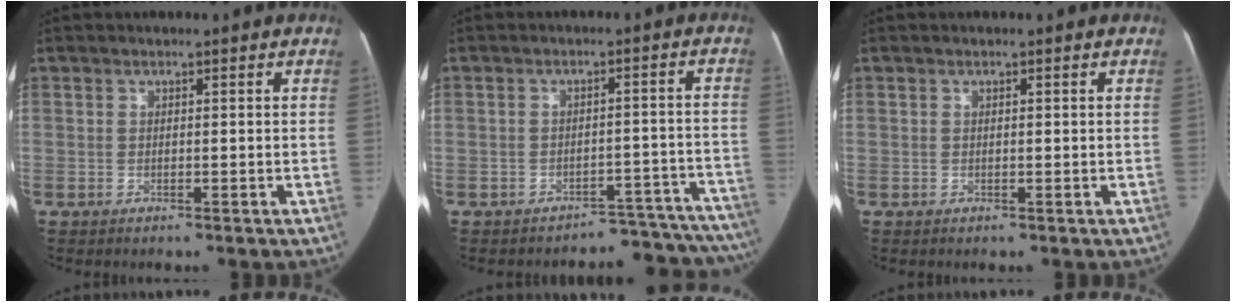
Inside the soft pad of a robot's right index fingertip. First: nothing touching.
{"total": 12.2, "force": [-11.8, 3.0, -0.7], "torque": [0.044, 0.059, -0.136]}
{"total": 0.0}